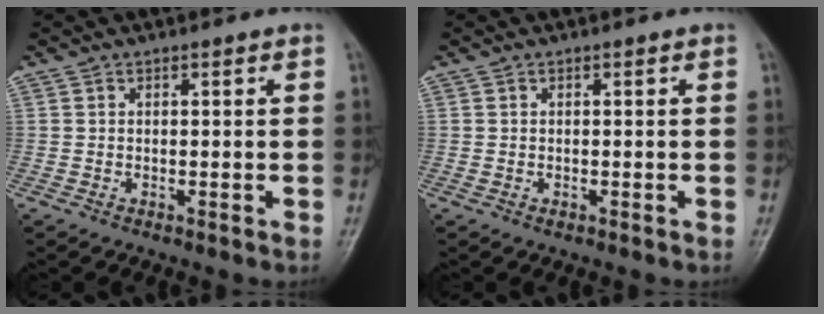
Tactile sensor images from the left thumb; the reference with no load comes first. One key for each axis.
{"total": 0.6, "fx": -0.2, "fy": 0.5, "fz": 0.3, "tx": -0.007, "ty": 0.001, "tz": -0.002}